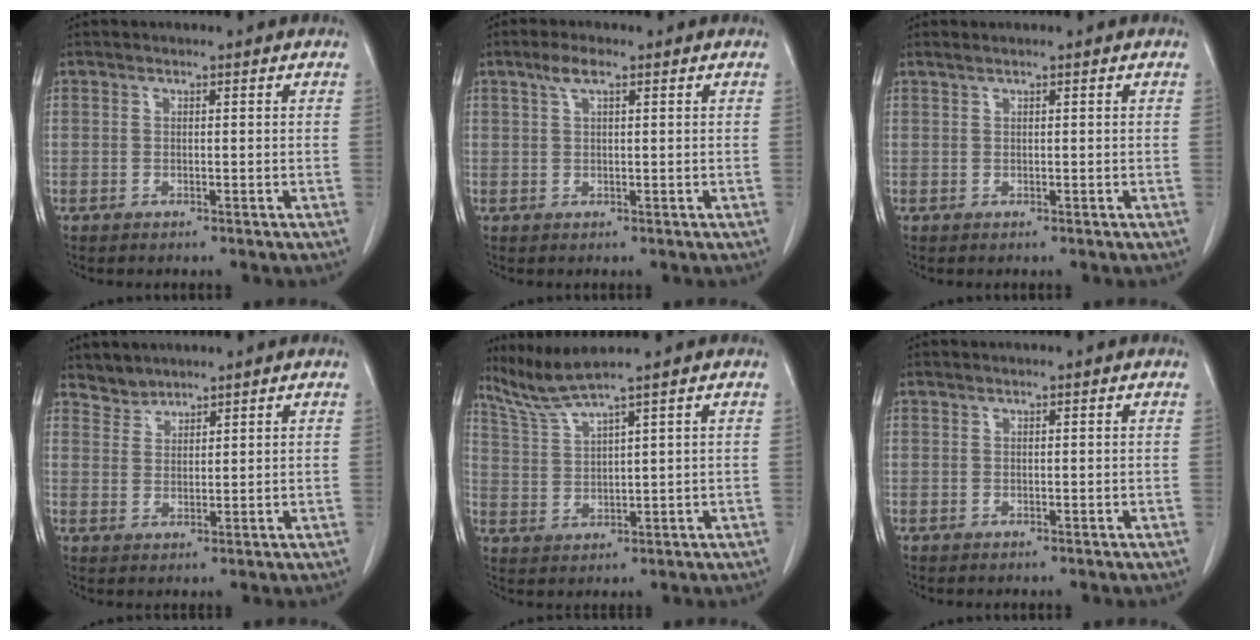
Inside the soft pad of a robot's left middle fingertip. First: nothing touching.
{"total": 2.6, "force": [1.5, 0.6, 2.0], "torque": [-0.046, 0.009, 0.032]}
{"total": 0.6, "force": [0.5, -0.1, 0.3], "torque": [-0.011, 0.007, 0.016]}
{"total": 2.6, "force": [2.4, 0.6, -0.6], "torque": [0.014, 0.006, 0.049]}
{"total": 5.0, "force": [4.4, -1.9, 1.4], "torque": [-0.043, -0.009, 0.101]}
{"total": 0.0}